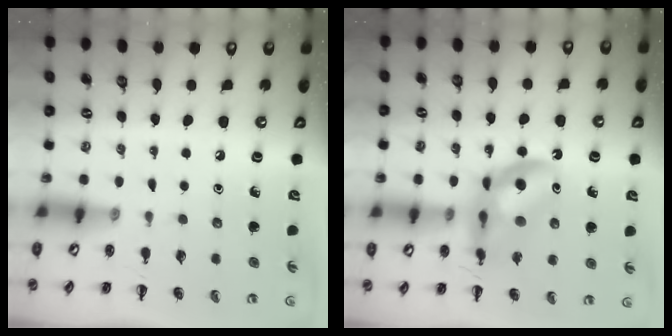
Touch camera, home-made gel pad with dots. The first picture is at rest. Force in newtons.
{"total": 13.7, "press": 13.2, "slide": 3.6}